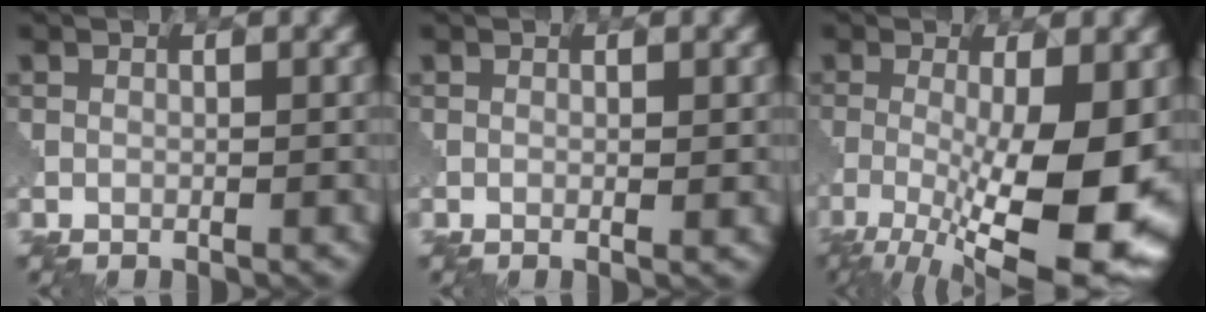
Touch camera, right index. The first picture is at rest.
{"total": 0.7, "force": [0.0, 0.1, 0.7], "torque": [-0.009, -0.003, -0.001]}
{"total": 13.8, "force": [-3.8, 4.3, 12.5], "torque": [-0.196, -0.021, -0.050]}